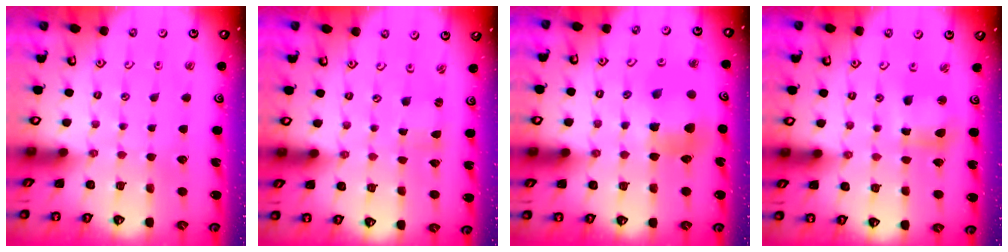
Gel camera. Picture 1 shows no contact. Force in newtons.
{"total": 0.7, "press": 0.7, "slide": 0.0}
{"total": 8.5, "press": 8.4, "slide": 0.7}
{"total": 7.2, "press": 7.1, "slide": 1.2}